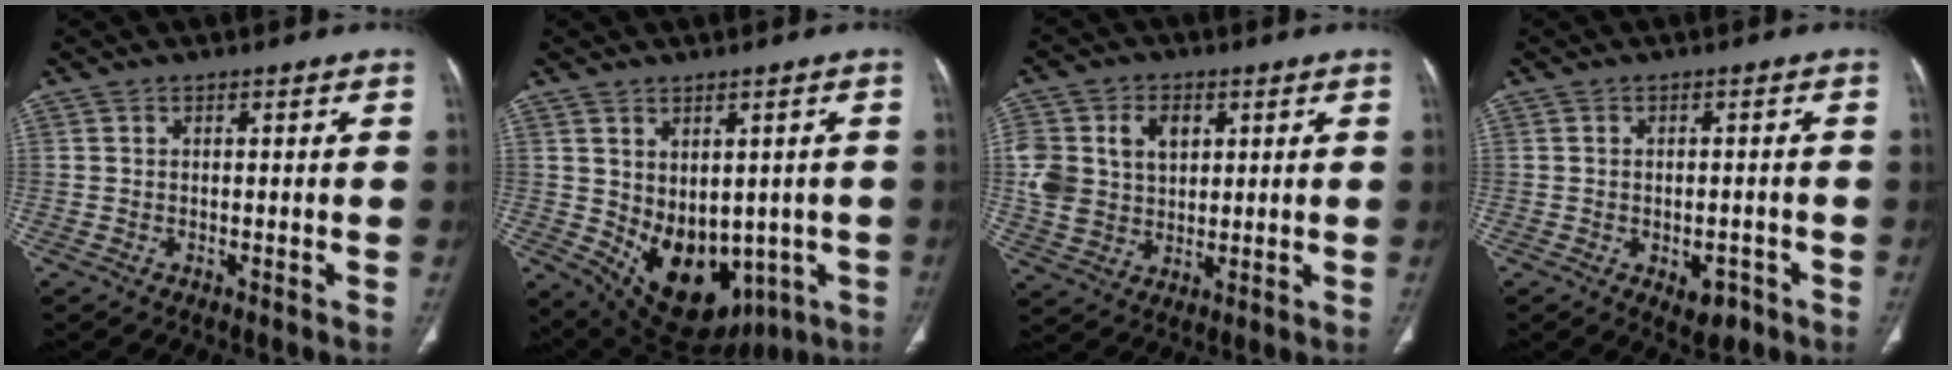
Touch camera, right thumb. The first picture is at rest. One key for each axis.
{"total": 15.9, "fx": -3.1, "fy": 10.9, "fz": 11.1, "tx": -0.141, "ty": -0.007, "tz": -0.005}
{"total": 12.3, "fx": 3.1, "fy": 9.3, "fz": 7.5, "tx": -0.135, "ty": -0.002, "tz": 0.067}
{"total": 4.3, "fx": -2.0, "fy": 2.5, "fz": 2.9, "tx": -0.024, "ty": 0.010, "tz": -0.018}